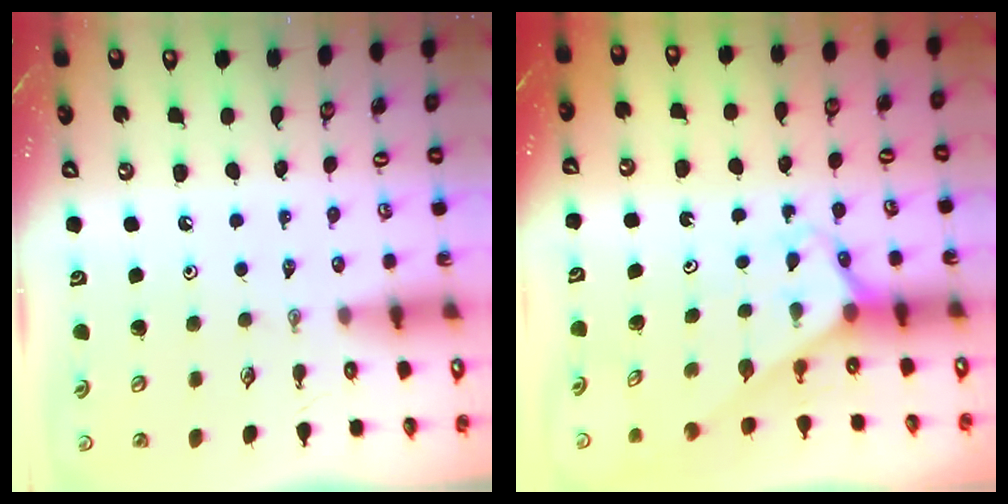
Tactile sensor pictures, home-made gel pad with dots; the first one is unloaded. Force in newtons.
{"total": 2.6, "press": 2.6, "slide": 0.2}